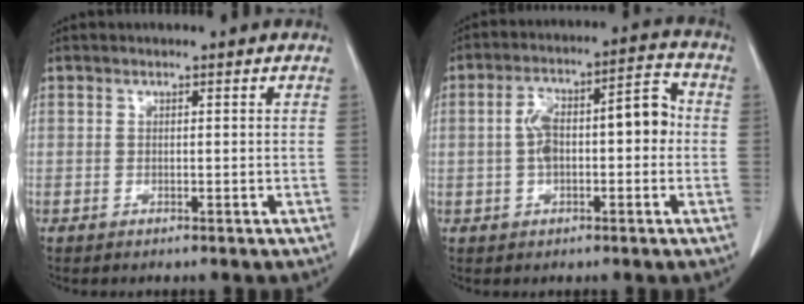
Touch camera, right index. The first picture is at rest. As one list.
[{"total": 11.2, "force": [-0.2, 4.4, 10.3], "torque": [-0.179, 0.050, -0.003]}]